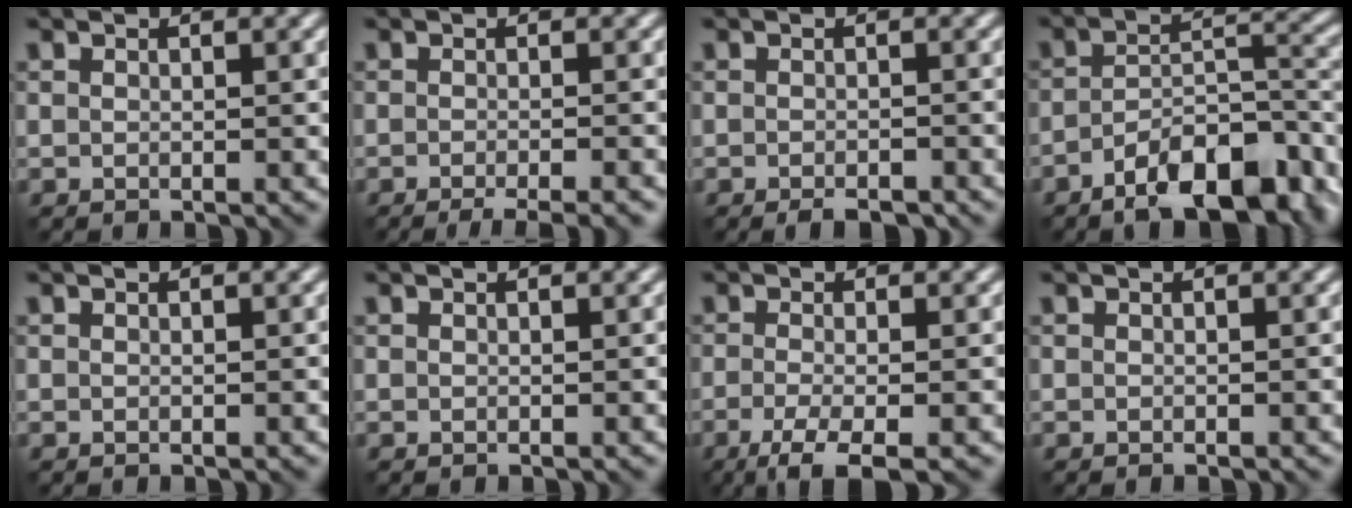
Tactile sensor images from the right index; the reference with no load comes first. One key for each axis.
{"total": 4.0, "fx": -2.7, "fy": 0.9, "fz": 2.8, "tx": -0.028, "ty": 0.001, "tz": -0.038}
{"total": 1.9, "fx": -1.4, "fy": 0.6, "fz": 1.1, "tx": -0.013, "ty": -0.003, "tz": -0.020}
{"total": 10.5, "fx": -6.1, "fy": 4.0, "fz": 7.5, "tx": -0.111, "ty": 0.000, "tz": -0.101}
{"total": 0.0}
{"total": 0.0}
{"total": 4.1, "fx": -2.2, "fy": 1.0, "fz": 3.4, "tx": -0.059, "ty": -0.008, "tz": -0.049}
{"total": 0.0}